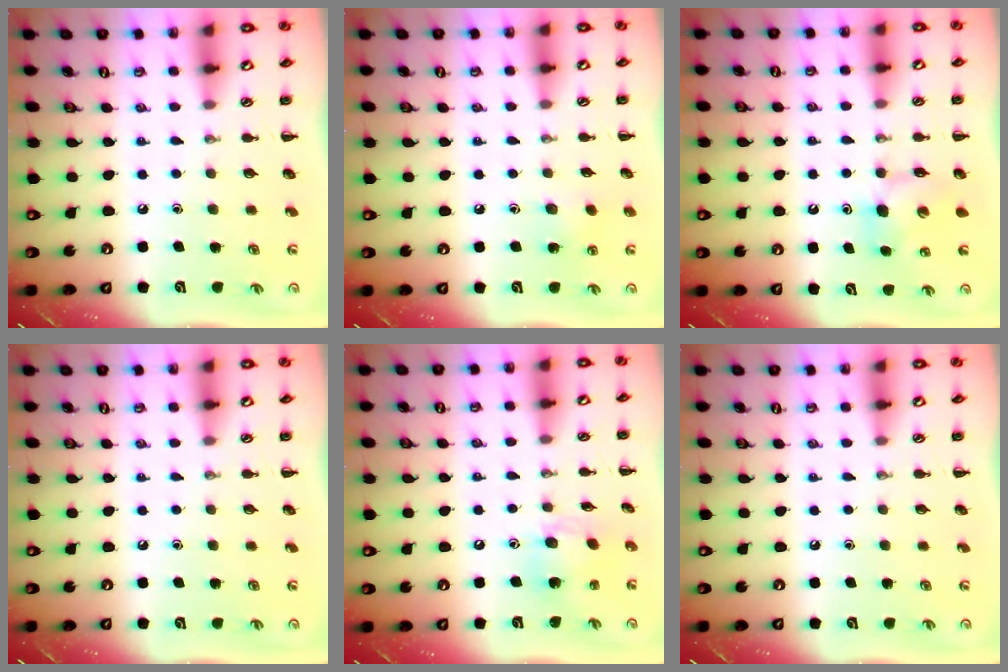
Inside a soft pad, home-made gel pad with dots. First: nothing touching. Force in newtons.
{"total": 7.7, "press": 7.5, "slide": 2.0}
{"total": 6.2, "press": 6.2, "slide": 0.8}
{"total": 0.0}
{"total": 8.6, "press": 8.5, "slide": 0.9}
{"total": 0.0}